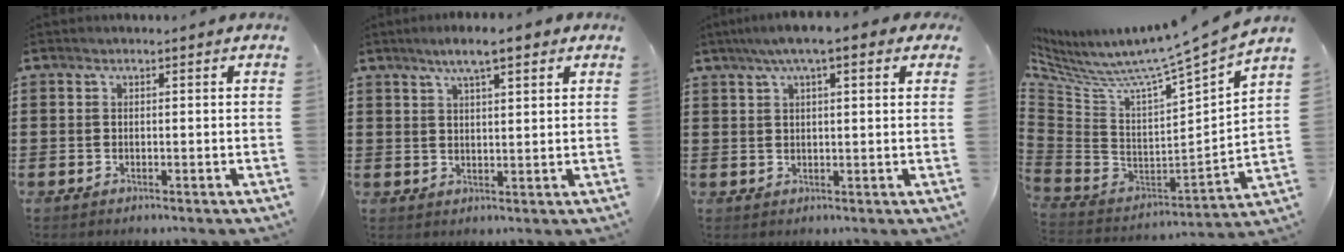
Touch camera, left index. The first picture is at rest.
{"total": 5.4, "force": [3.6, 1.0, 3.8], "torque": [-0.074, 0.002, 0.062]}
{"total": 5.8, "force": [3.3, 0.8, 4.6], "torque": [-0.096, 0.012, 0.056]}
{"total": 6.0, "force": [5.0, -0.6, 3.2], "torque": [-0.083, -0.064, 0.070]}